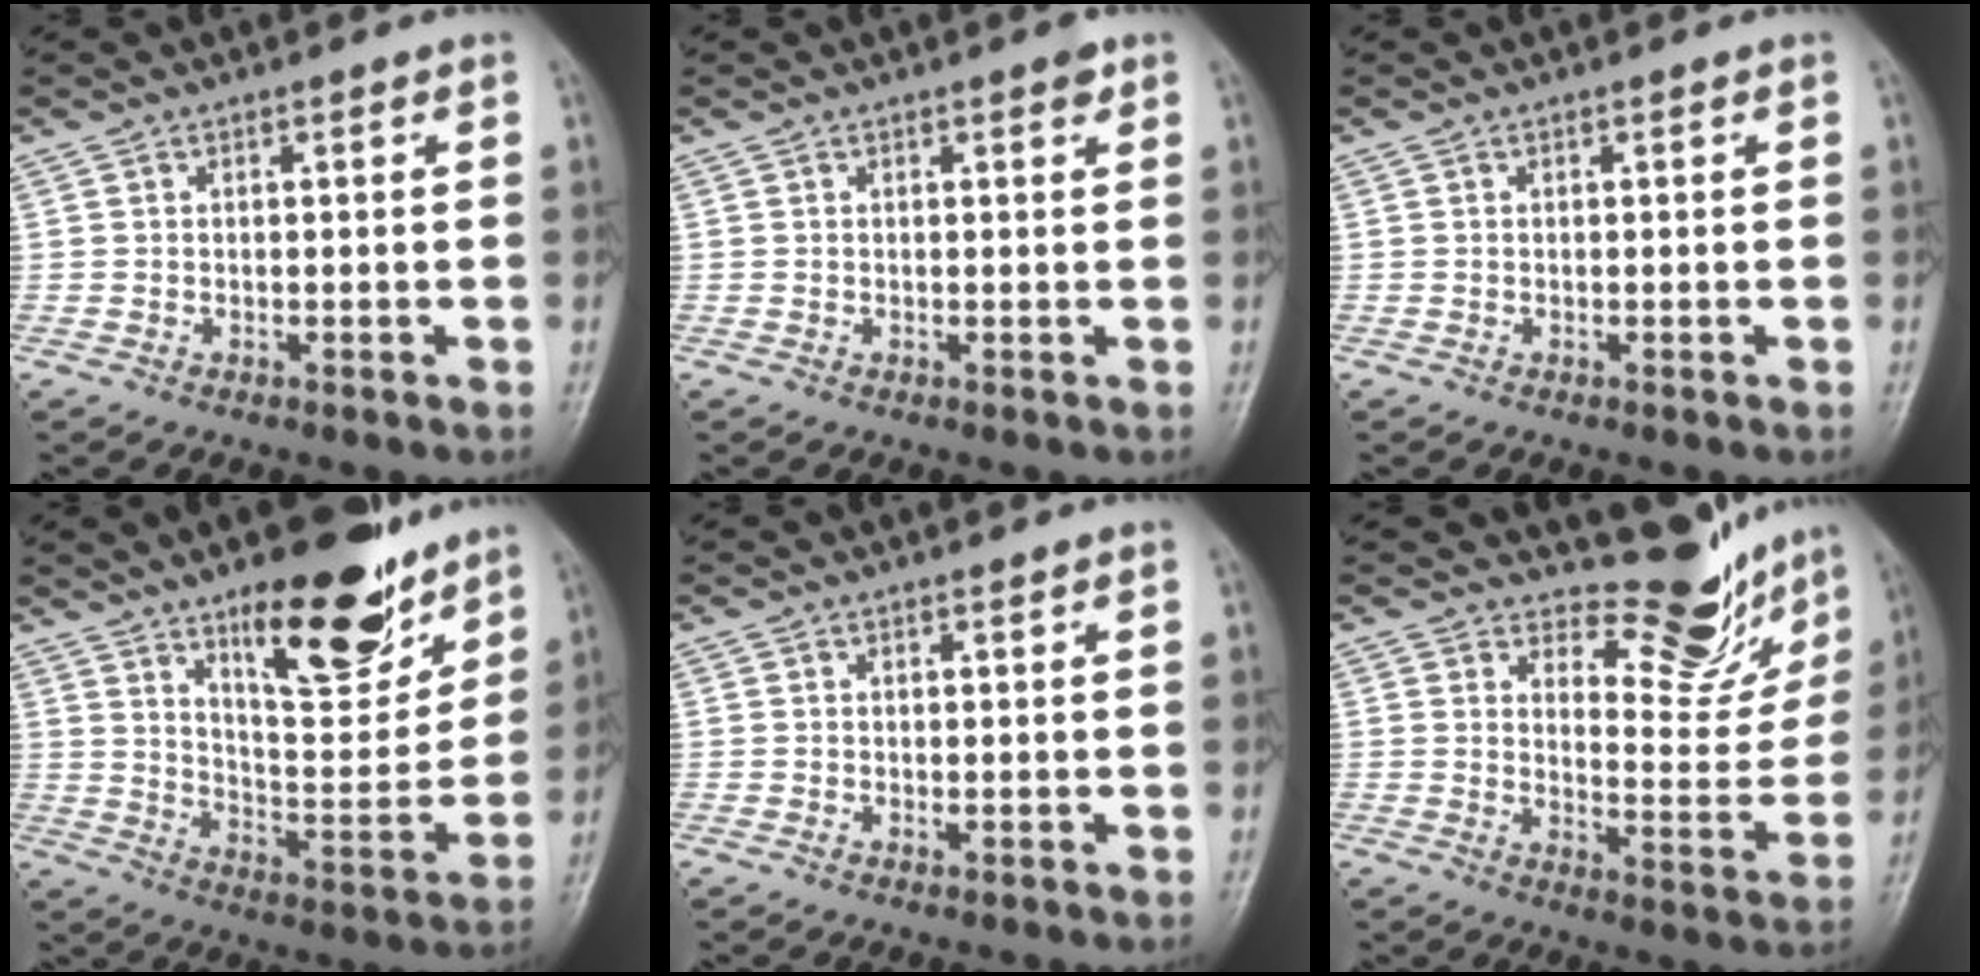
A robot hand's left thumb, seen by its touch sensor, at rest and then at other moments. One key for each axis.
{"total": 1.3, "fx": 0.8, "fy": 0.5, "fz": 1.0, "tx": -0.010, "ty": -0.001, "tz": 0.007}
{"total": 0.0}
{"total": 18.4, "fx": 12.1, "fy": 6.3, "fz": 12.3, "tx": -0.139, "ty": -0.083, "tz": 0.198}
{"total": 0.5, "fx": 0.3, "fy": 0.2, "fz": 0.3, "tx": -0.005, "ty": -0.003, "tz": 0.005}
{"total": 10.7, "fx": 9.8, "fy": 3.7, "fz": 2.5, "tx": 0.001, "ty": -0.092, "tz": 0.131}